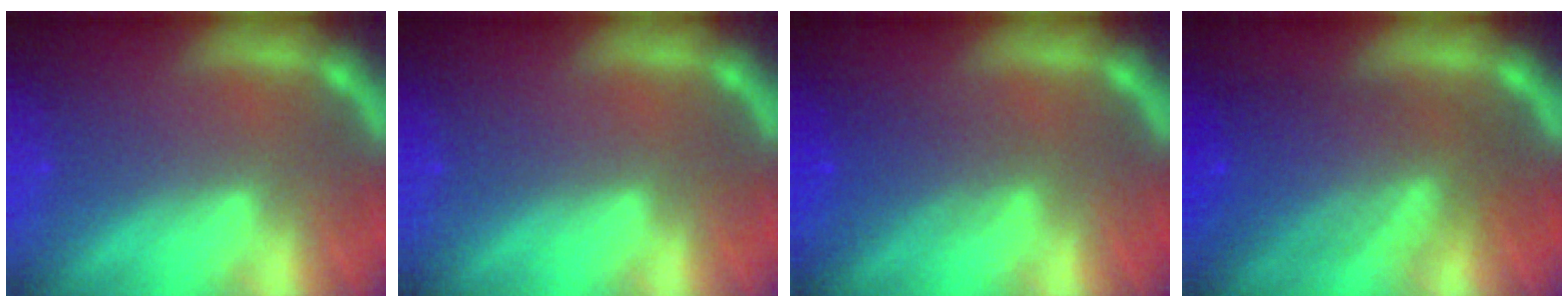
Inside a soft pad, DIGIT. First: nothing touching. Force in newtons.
{"total": 0.0}
{"total": 3.1}
{"total": 8.1}